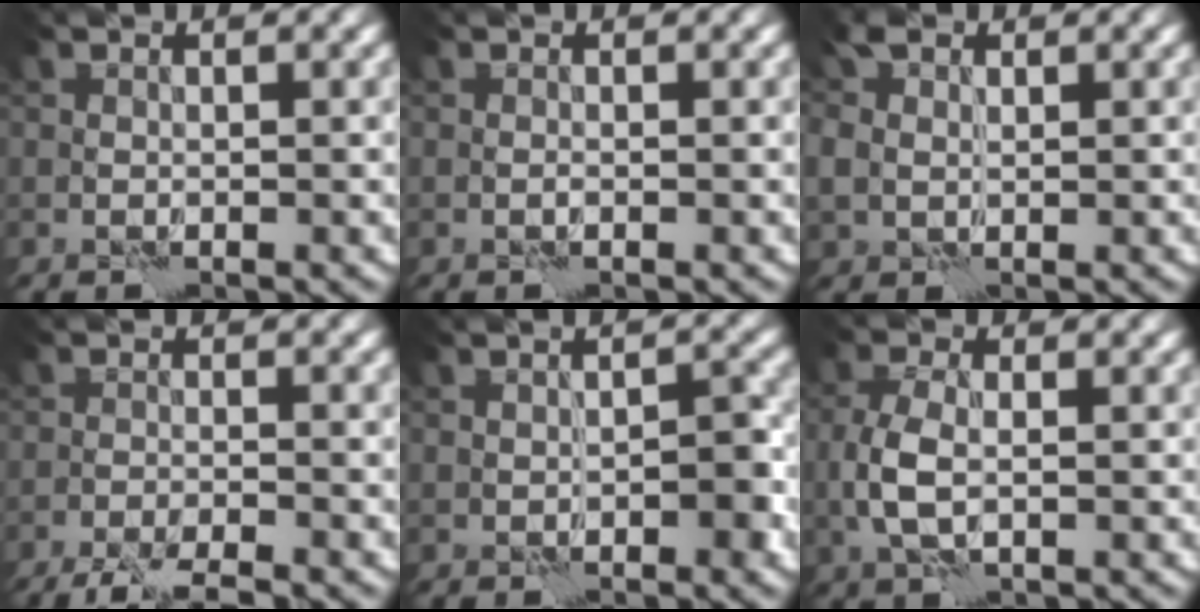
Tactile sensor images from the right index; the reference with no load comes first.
{"total": 0.0}
{"total": 3.2, "force": [1.4, 2.4, 1.7], "torque": [-0.050, 0.009, 0.023]}
{"total": 4.8, "force": [-4.1, 0.5, 2.3], "torque": [-0.046, -0.020, -0.071]}
{"total": 1.8, "force": [-0.6, 0.8, 1.5], "torque": [-0.015, 0.005, -0.006]}
{"total": 3.5, "force": [-0.2, 1.8, 2.9], "torque": [-0.073, -0.002, -0.005]}